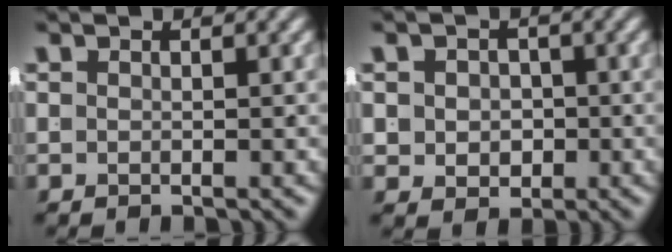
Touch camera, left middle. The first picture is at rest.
{"total": 3.3, "force": [-0.4, 2.9, 1.6], "torque": [-0.027, -0.015, 0.002]}